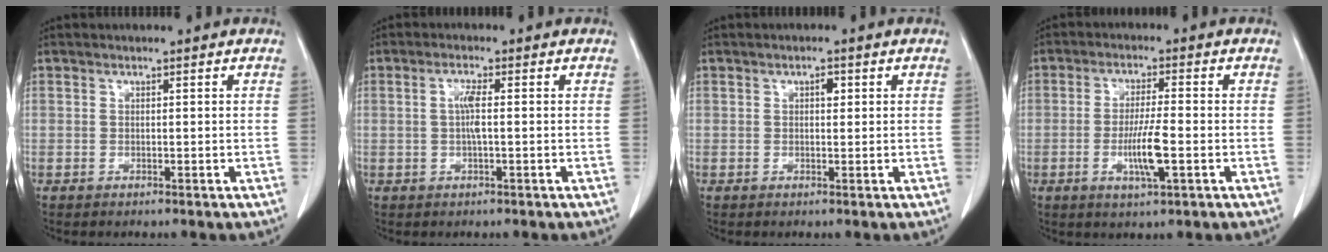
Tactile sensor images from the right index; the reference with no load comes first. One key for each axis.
{"total": 2.7, "fx": 0.0, "fy": 0.2, "fz": 2.7, "tx": -0.055, "ty": 0.002, "tz": 0.000}
{"total": 1.3, "fx": 0.4, "fy": 0.7, "fz": 1.1, "tx": -0.015, "ty": 0.002, "tz": 0.006}
{"total": 6.5, "fx": -1.8, "fy": 0.4, "fz": 6.2, "tx": -0.117, "ty": -0.010, "tz": -0.031}